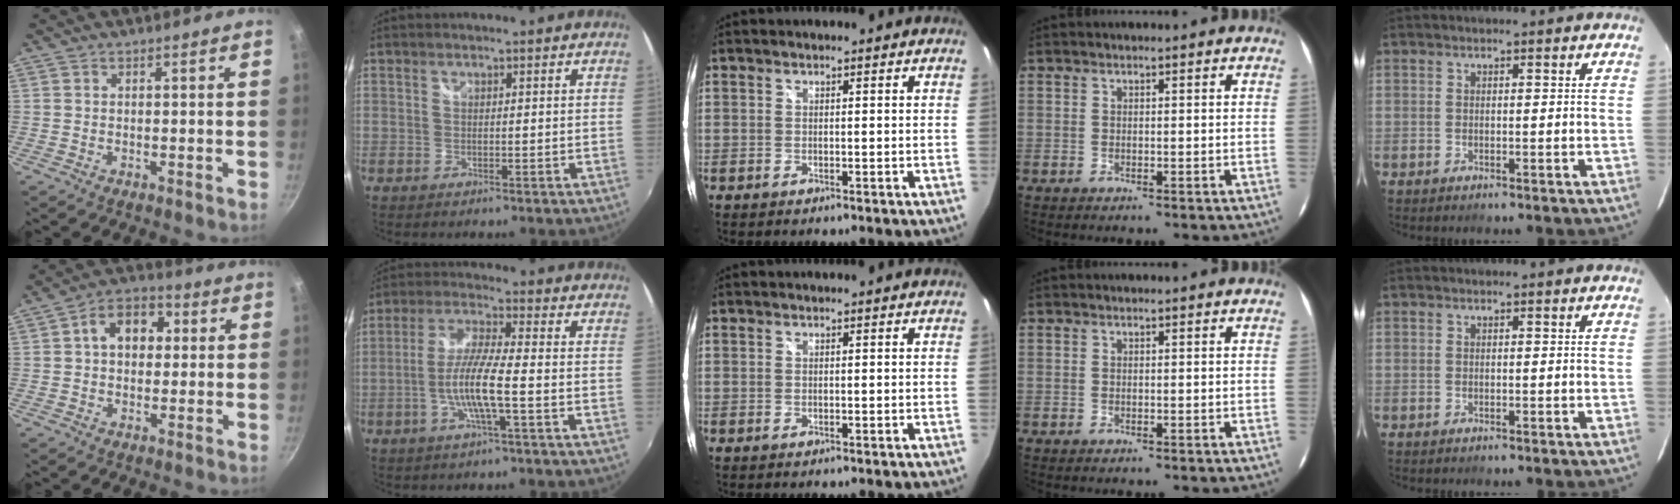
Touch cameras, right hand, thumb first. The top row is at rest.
{"thumb": {"total": 9.1, "force": [1.6, 6.5, 6.1], "torque": [-0.055, 0.018, 0.012]}, "index": {"total": 8.7, "force": [-2.7, 0.3, 8.2], "torque": [-0.171, 0.000, -0.052]}}